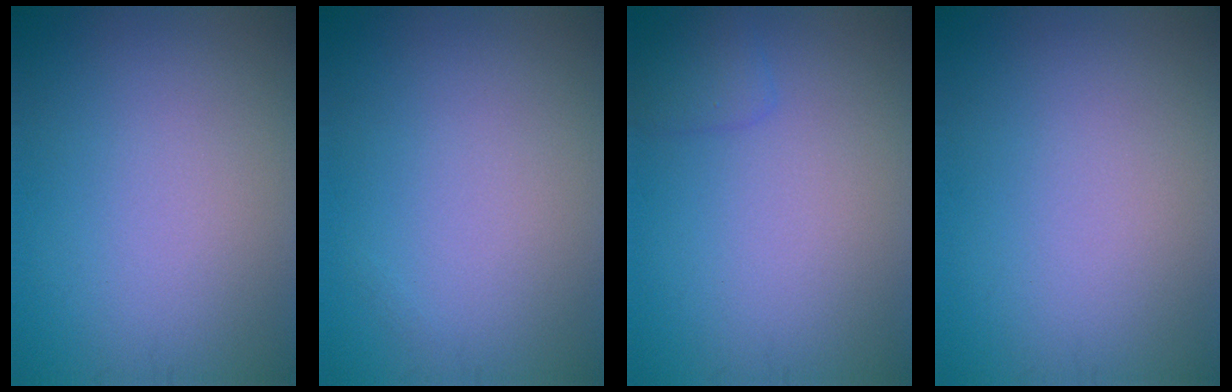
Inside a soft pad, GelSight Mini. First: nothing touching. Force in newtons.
{"total": 0.0}
{"total": 1.3, "press": 1.3, "slide": 0.1}
{"total": 0.0}